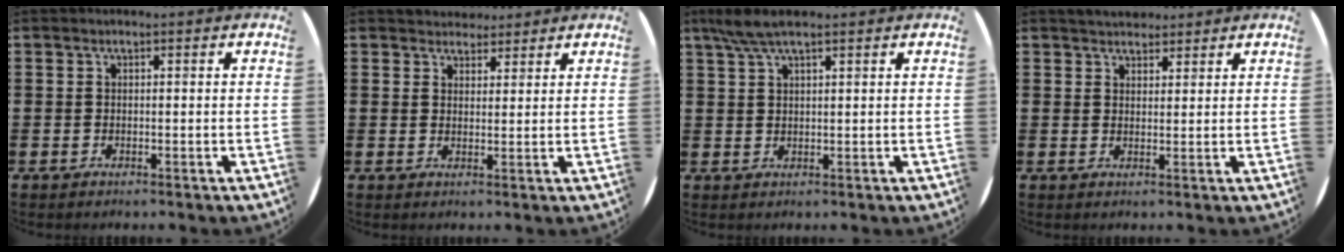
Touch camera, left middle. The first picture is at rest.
{"total": 2.5, "force": [2.4, 0.9, 0.0], "torque": [0.005, -0.004, 0.044]}
{"total": 4.0, "force": [2.8, 0.8, 2.8], "torque": [-0.058, 0.005, 0.050]}
{"total": 2.8, "force": [2.7, 0.7, 0.1], "torque": [-0.006, 0.000, 0.052]}